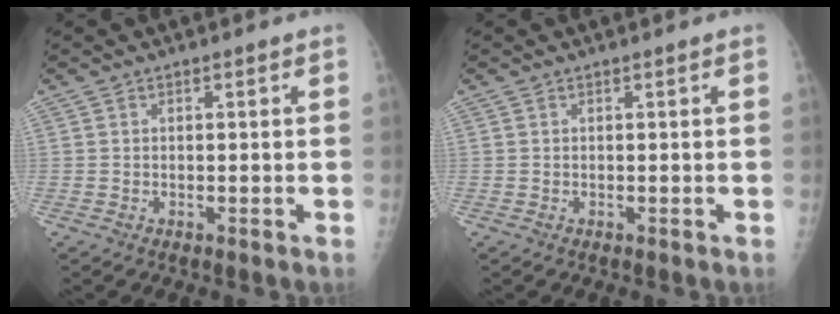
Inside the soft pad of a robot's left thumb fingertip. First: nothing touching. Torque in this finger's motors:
{"motor_torque": [0.00, 0.00, -0.01, -0.01, 0.00]}